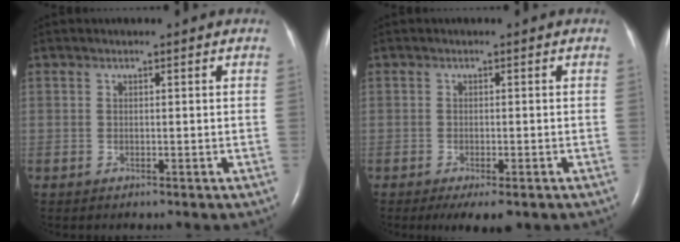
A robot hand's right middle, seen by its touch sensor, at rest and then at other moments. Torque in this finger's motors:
{"motor_torque": [0.57, -0.52, 0.04, 0.02]}